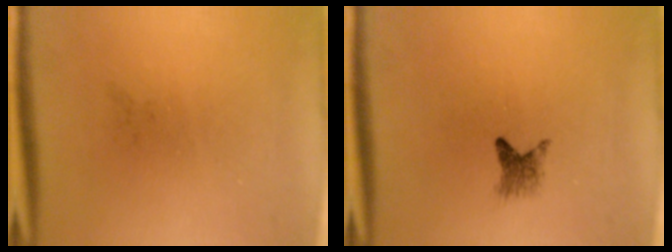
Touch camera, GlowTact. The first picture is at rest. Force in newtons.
{"total": 2.0}